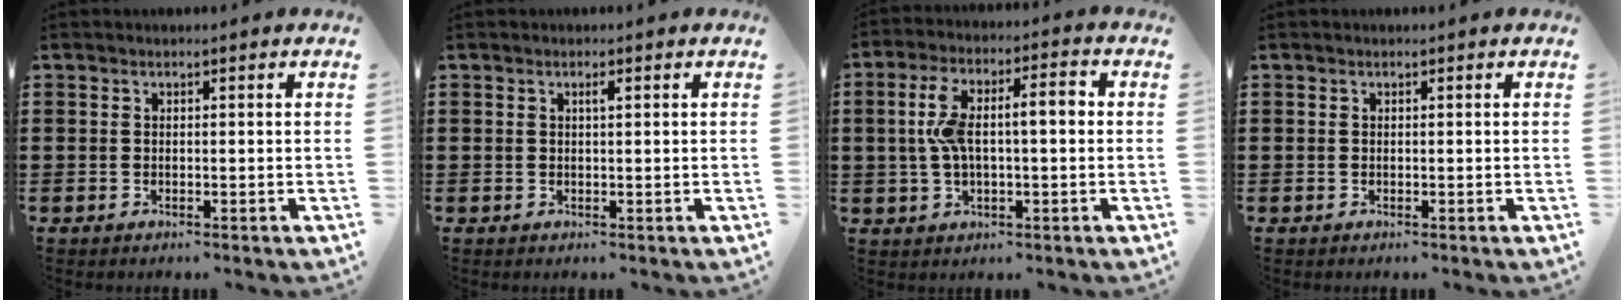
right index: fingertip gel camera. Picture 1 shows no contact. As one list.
[{"total": 1.0, "force": [0.4, 0.2, 0.9], "torque": [-0.018, 0.001, 0.006]}, {"total": 8.2, "force": [0.5, 3.0, 7.6], "torque": [-0.157, 0.010, 0.001]}, {"total": 0.0}]